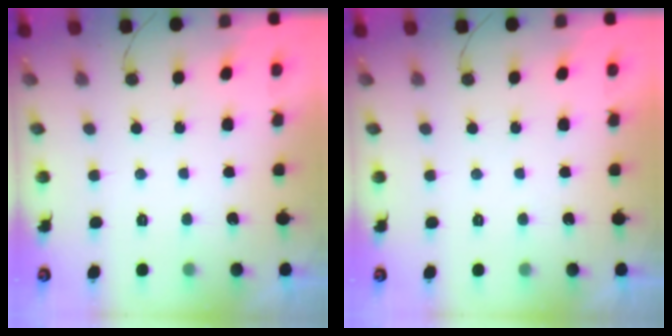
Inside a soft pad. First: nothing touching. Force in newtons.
{"total": 2.0, "press": 2.0, "slide": 0.1}